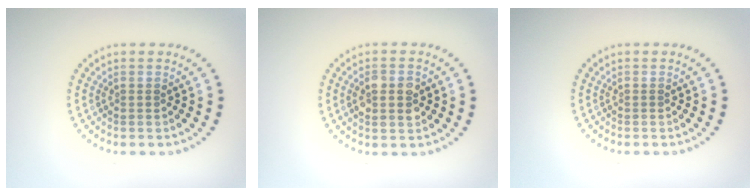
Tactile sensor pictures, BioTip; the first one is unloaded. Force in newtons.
{"total": 2.8, "press": 2.8, "slide": 0.3}
{"total": 0.0}